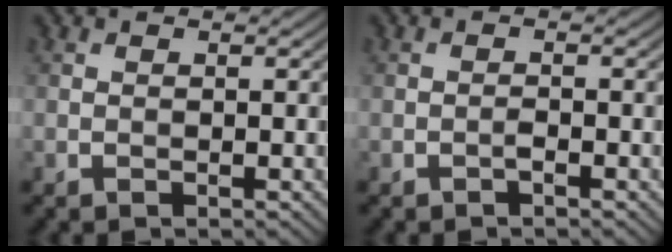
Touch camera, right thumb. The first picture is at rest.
{"total": 0.8, "force": [-0.6, 0.1, 0.5], "torque": [-0.009, 0.005, -0.011]}